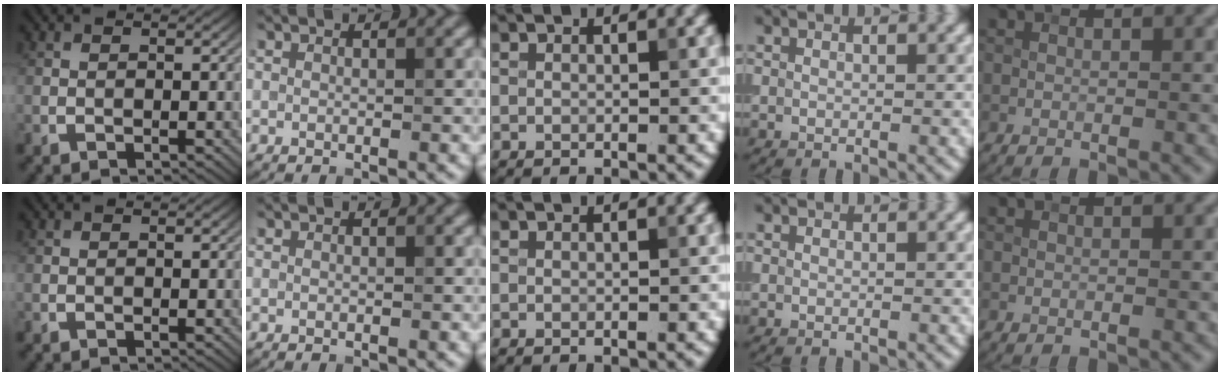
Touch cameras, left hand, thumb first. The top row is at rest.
{}